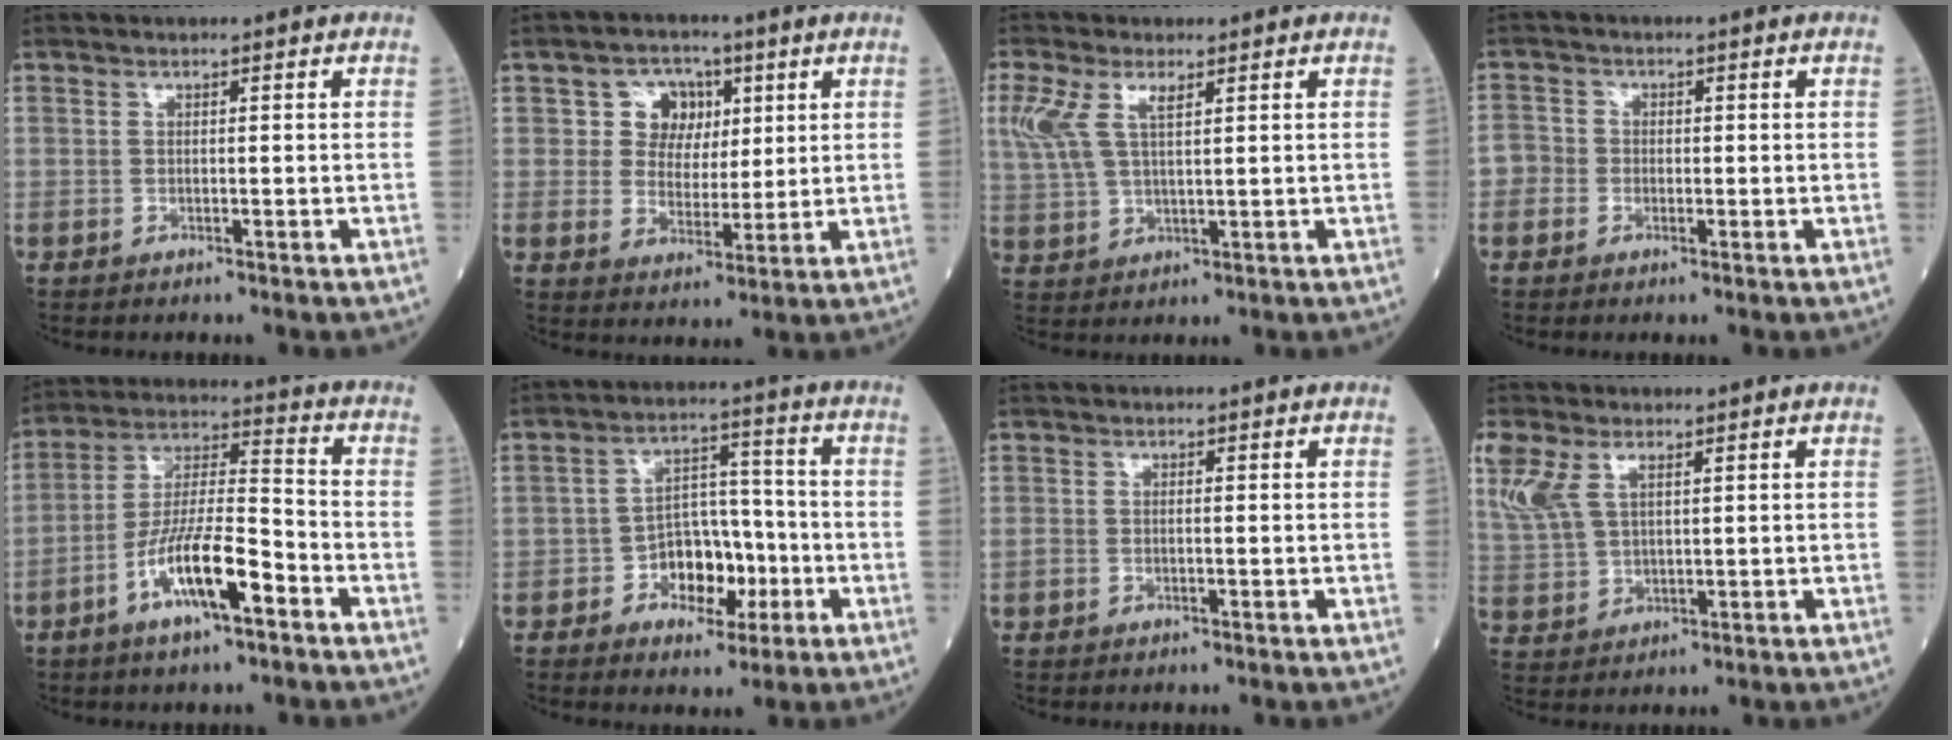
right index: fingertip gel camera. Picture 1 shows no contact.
{"total": 5.2, "force": [2.4, 3.5, 2.9], "torque": [-0.050, 0.009, 0.047]}
{"total": 6.5, "force": [2.8, 2.4, 5.4], "torque": [-0.140, 0.019, 0.065]}
{"total": 2.7, "force": [-0.9, 2.4, 0.5], "torque": [-0.004, 0.009, -0.026]}
{"total": 11.8, "force": [-5.8, 2.1, 10.1], "torque": [-0.196, 0.001, -0.106]}
{"total": 8.4, "force": [-3.1, 4.9, 6.1], "torque": [-0.101, 0.021, -0.047]}
{"total": 0.8, "force": [-0.2, 0.5, 0.5], "torque": [-0.012, 0.004, -0.001]}
{"total": 9.0, "force": [4.2, 4.9, 6.3], "torque": [-0.173, 0.020, 0.094]}